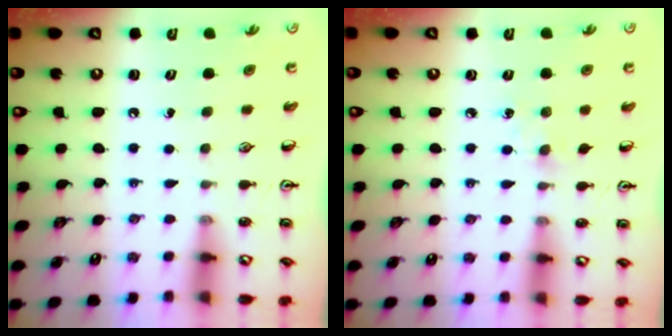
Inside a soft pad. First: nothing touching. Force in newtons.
{"total": 5.5, "press": 5.5, "slide": 0.6}